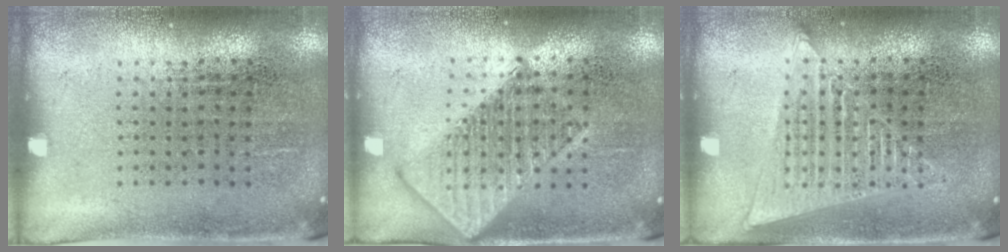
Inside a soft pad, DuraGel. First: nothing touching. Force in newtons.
{"total": 2.8, "press": 2.8, "slide": 0.4}
{"total": 2.4, "press": 2.4, "slide": 0.3}